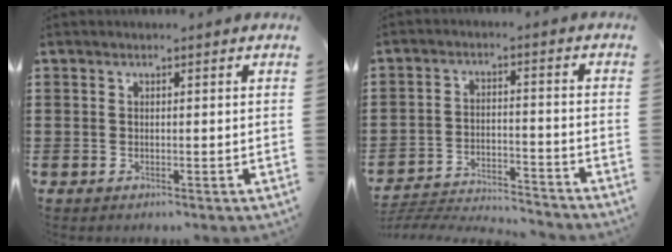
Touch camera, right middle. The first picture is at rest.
{"total": 4.5, "force": [-4.4, 0.5, 0.9], "torque": [-0.035, -0.004, -0.097]}